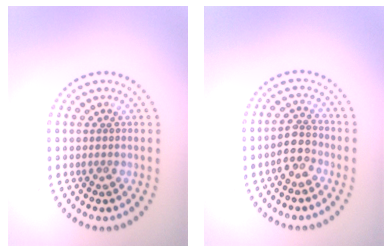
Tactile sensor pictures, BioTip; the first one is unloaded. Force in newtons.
{"total": 2.5, "press": 2.2, "slide": 1.1}